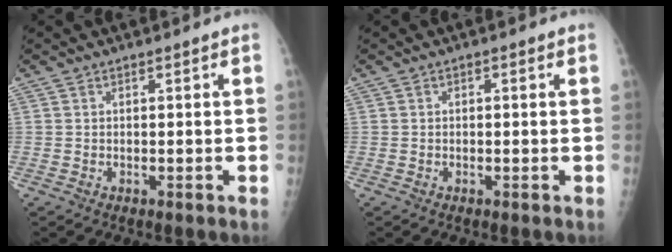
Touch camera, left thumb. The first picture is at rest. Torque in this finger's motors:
{"motor_torque": [-0.27, -0.18, -0.21, -0.20, -0.01]}